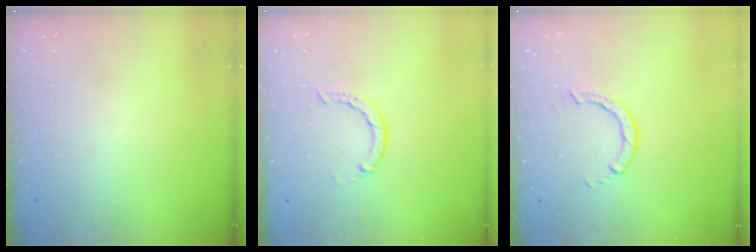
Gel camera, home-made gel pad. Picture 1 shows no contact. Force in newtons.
{"total": 2.1, "press": 2.1, "slide": 0.3}
{"total": 2.8, "press": 2.8, "slide": 0.3}